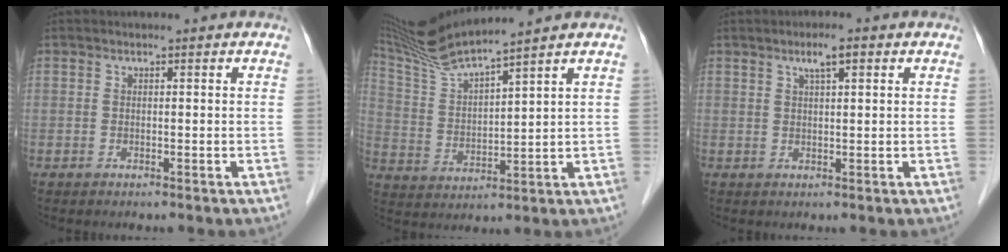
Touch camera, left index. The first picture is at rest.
{"total": 10.2, "force": [9.3, -2.0, 3.8], "torque": [-0.089, 0.003, 0.188]}
{"total": 2.7, "force": [1.4, 0.4, 2.3], "torque": [-0.042, 0.007, 0.022]}